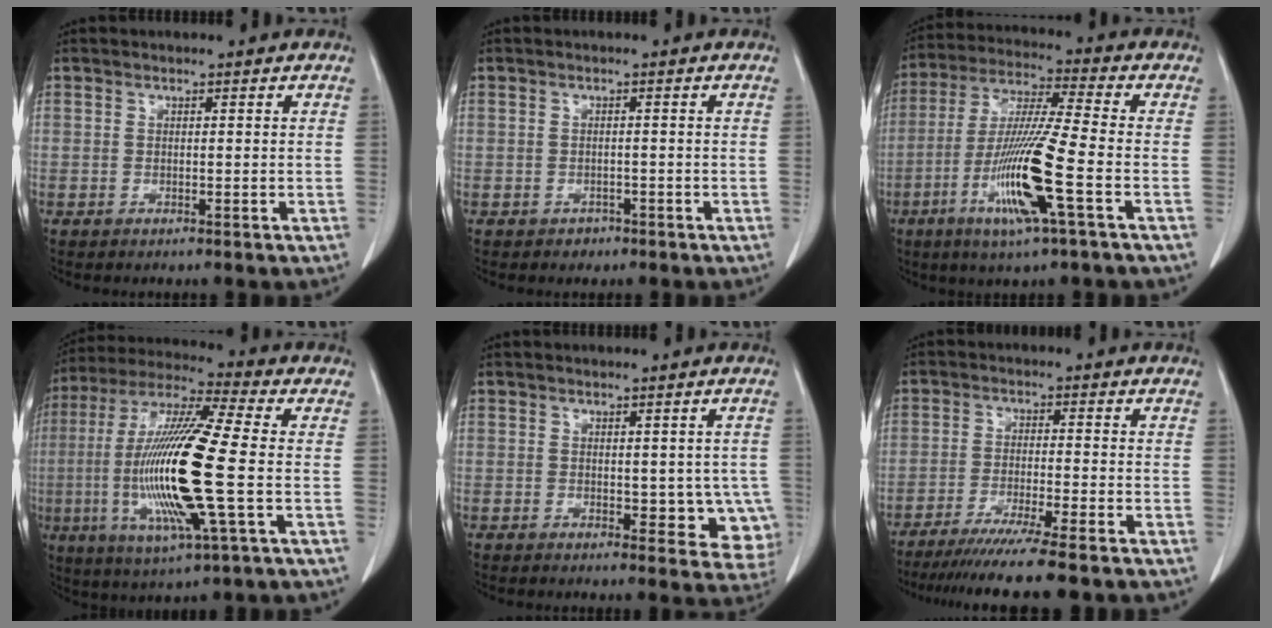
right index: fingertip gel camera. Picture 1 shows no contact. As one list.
[{"total": 1.4, "force": [-0.8, 1.1, 0.1], "torque": [-0.001, 0.004, -0.013]}, {"total": 14.3, "force": [-5.0, -0.3, 13.4], "torque": [-0.273, -0.020, -0.099]}, {"total": 20.1, "force": [-2.9, 1.4, 19.9], "torque": [-0.416, -0.015, -0.057]}, {"total": 6.6, "force": [-0.6, 3.9, 5.3], "torque": [-0.031, 0.000, -0.003]}, {"total": 12.2, "force": [-10.0, -0.9, 6.9], "torque": [-0.085, -0.035, -0.155]}]